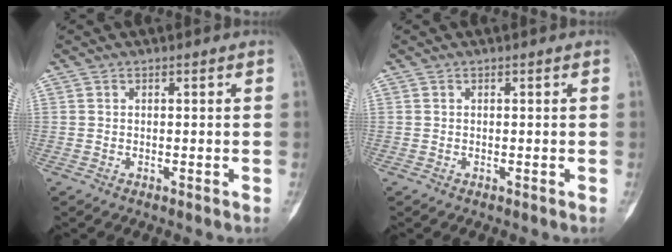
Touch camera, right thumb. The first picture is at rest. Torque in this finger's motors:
{"motor_torque": [0.00, 0.00, 0.01, 0.00, 0.00]}